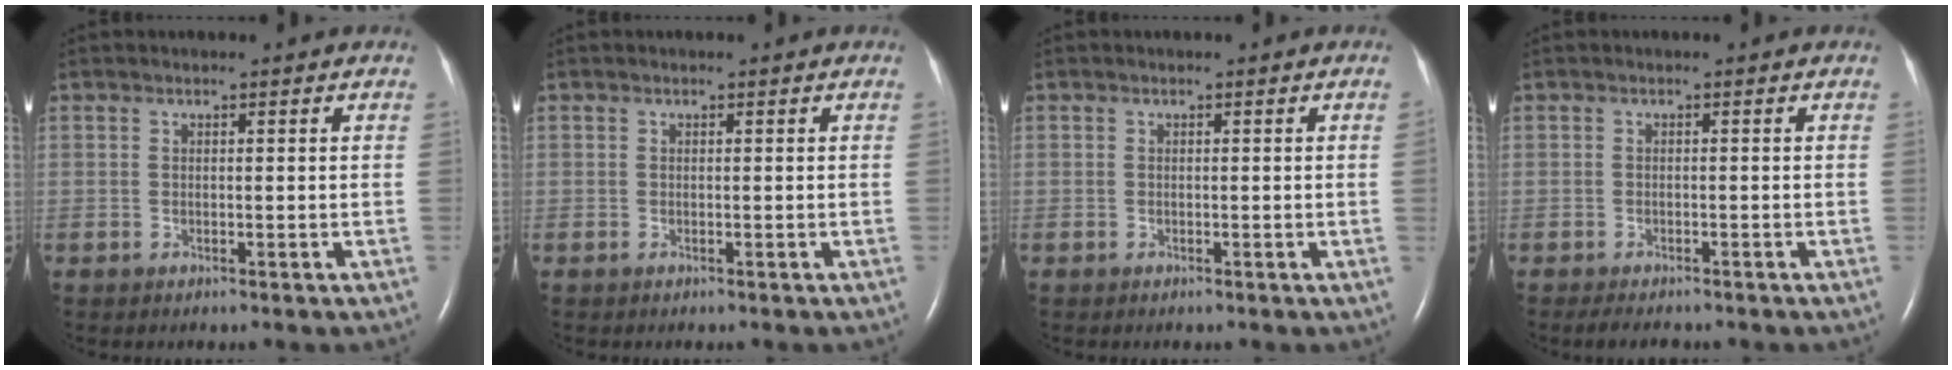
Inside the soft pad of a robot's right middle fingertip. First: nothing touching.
{"total": 0.0}
{"total": 0.6, "force": [-0.1, -0.2, 0.5], "torque": [-0.007, 0.001, -0.002]}
{"total": 2.8, "force": [-2.4, 0.8, 1.3], "torque": [-0.025, -0.009, -0.030]}